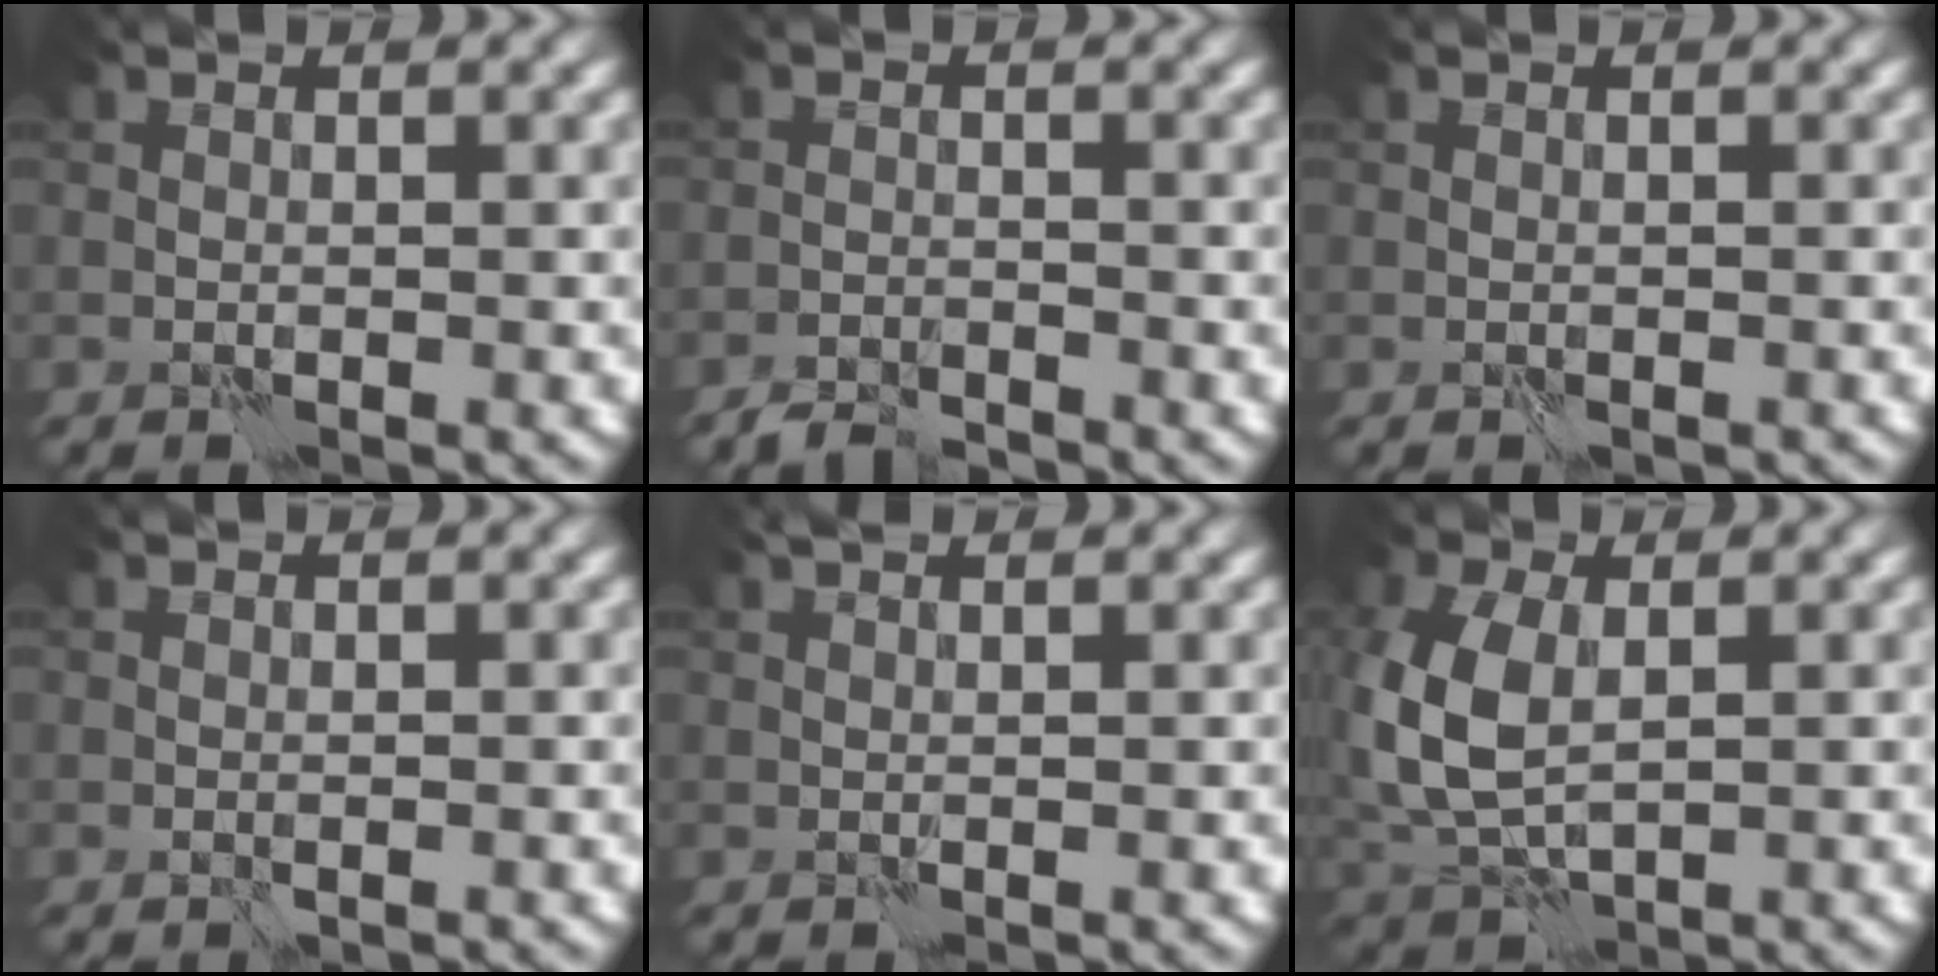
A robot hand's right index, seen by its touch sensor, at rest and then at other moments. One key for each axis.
{"total": 2.0, "fx": -2.0, "fy": 0.2, "fz": 0.1, "tx": 0.002, "ty": 0.002, "tz": -0.041}
{"total": 0.5, "fx": -0.5, "fy": 0.1, "fz": 0.2, "tx": -0.001, "ty": 0.001, "tz": -0.005}
{"total": 0.5, "fx": -0.3, "fy": 0.1, "fz": 0.4, "tx": -0.007, "ty": -0.001, "tz": -0.005}
{"total": 1.5, "fx": 1.3, "fy": 0.3, "fz": 0.8, "tx": -0.013, "ty": 0.000, "tz": 0.014}
{"total": 7.3, "fx": 0.4, "fy": 4.8, "fz": 5.5, "tx": -0.147, "ty": 0.002, "tz": 0.011}